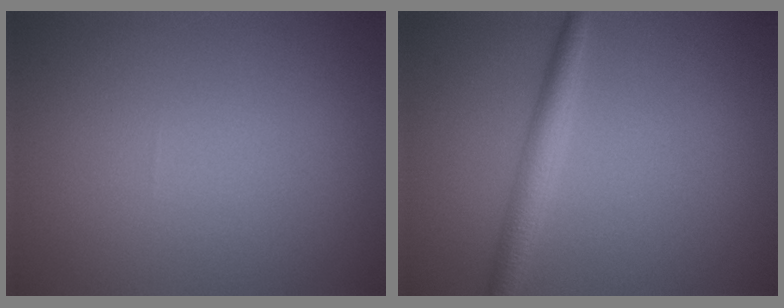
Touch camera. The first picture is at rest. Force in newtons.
{"total": 2.7, "press": 2.7, "slide": 0.1}